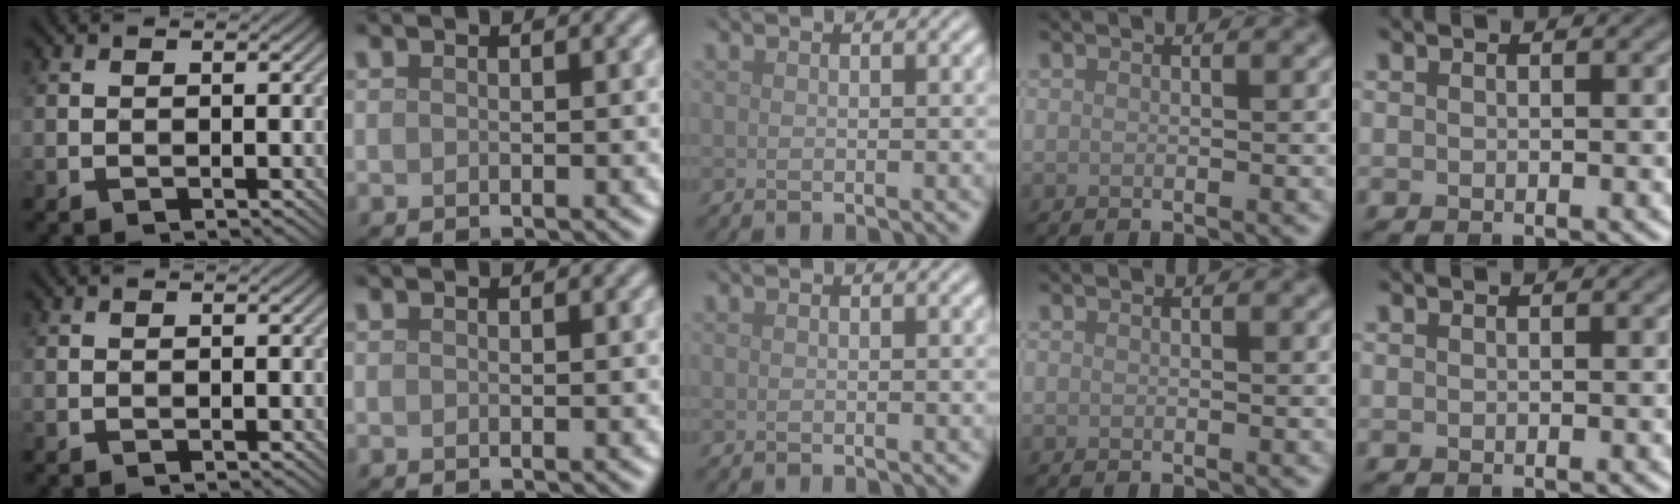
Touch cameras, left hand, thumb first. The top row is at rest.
{}